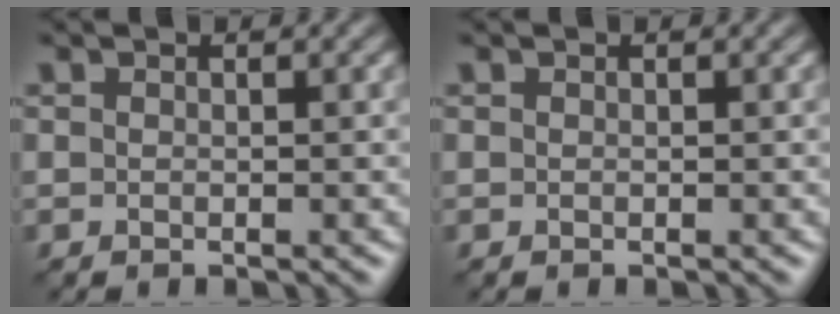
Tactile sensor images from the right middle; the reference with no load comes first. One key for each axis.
{"total": 0.0}